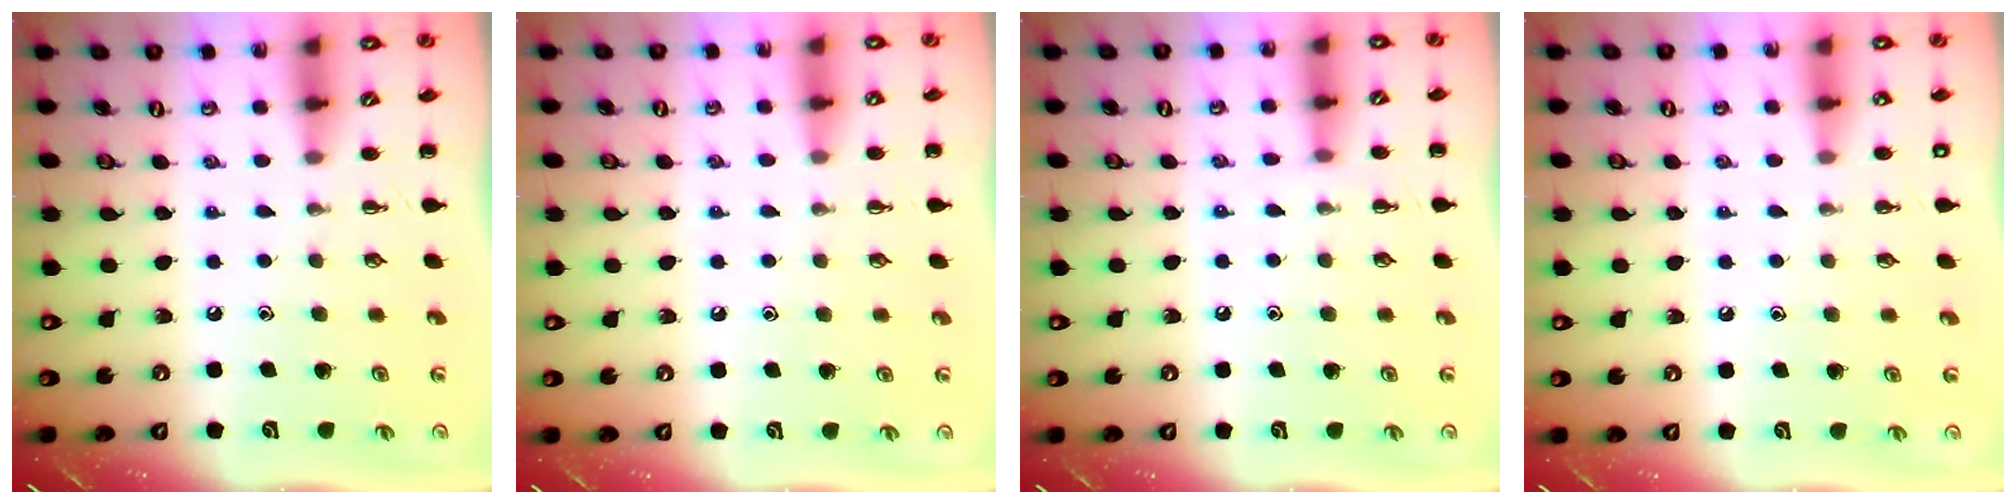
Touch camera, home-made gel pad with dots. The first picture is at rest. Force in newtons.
{"total": 5.0, "press": 4.7, "slide": 1.7}
{"total": 7.0, "press": 6.6, "slide": 2.3}
{"total": 1.4, "press": 1.4, "slide": 0.1}